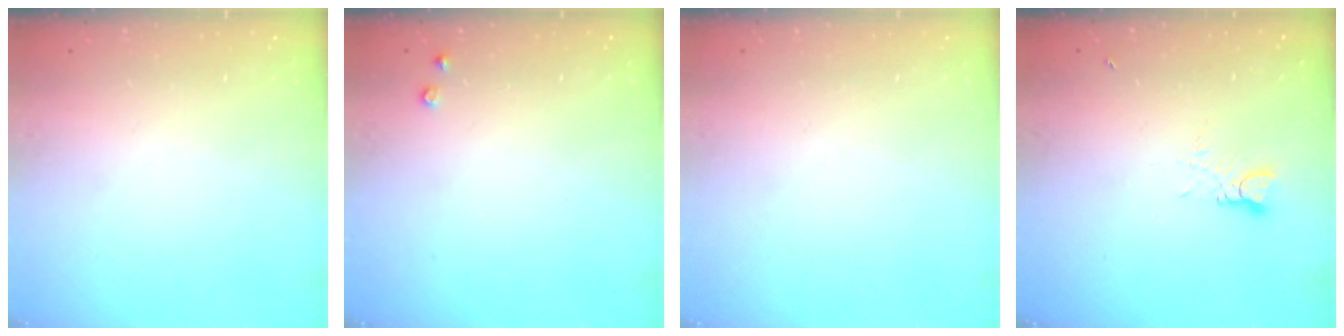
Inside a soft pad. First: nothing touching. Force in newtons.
{"total": 2.8, "press": 2.8, "slide": 0.5}
{"total": 0.0}
{"total": 2.4, "press": 2.4, "slide": 0.4}